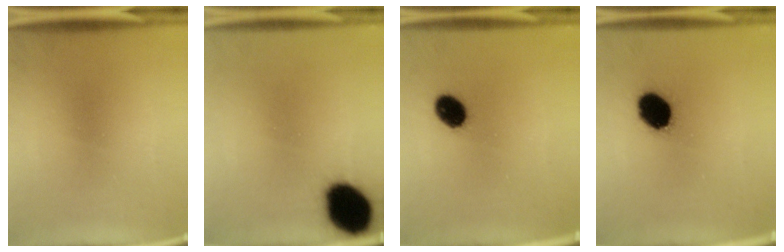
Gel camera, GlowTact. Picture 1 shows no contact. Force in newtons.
{"total": 16.5}
{"total": 8.1}
{"total": 12.3}